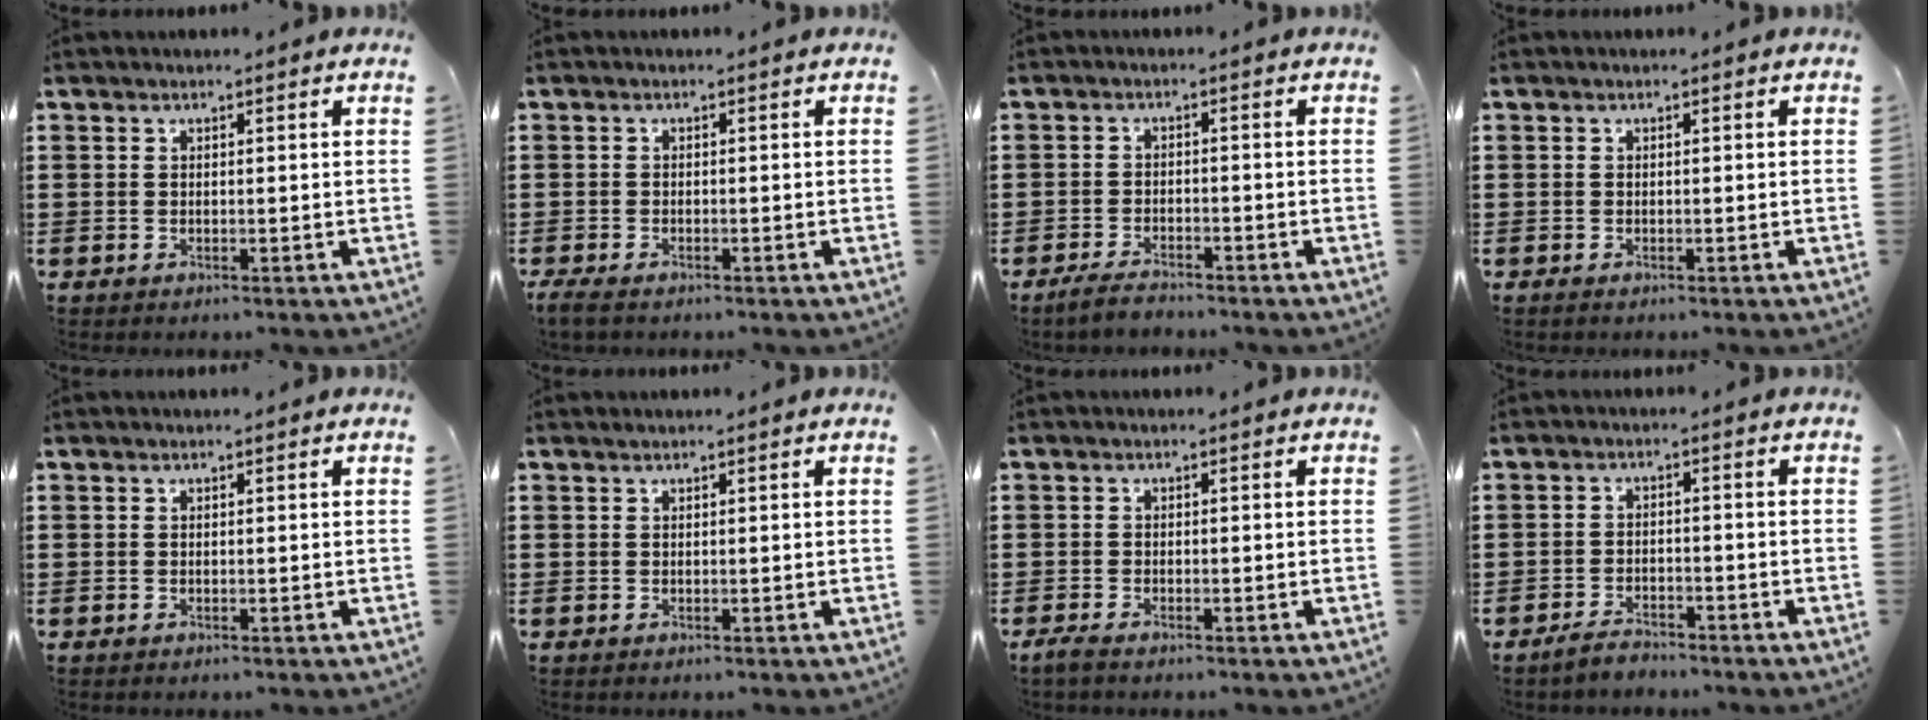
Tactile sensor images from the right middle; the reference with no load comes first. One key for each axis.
{"total": 1.1, "fx": -0.9, "fy": 0.2, "fz": 0.7, "tx": -0.021, "ty": -0.004, "tz": -0.019}
{"total": 2.6, "fx": -2.3, "fy": 0.6, "fz": 1.0, "tx": -0.027, "ty": 0.002, "tz": -0.049}
{"total": 0.0}
{"total": 0.0}
{"total": 0.0}
{"total": 1.0, "fx": -0.8, "fy": 0.0, "fz": 0.7, "tx": -0.020, "ty": -0.006, "tz": -0.016}
{"total": 2.6, "fx": -2.4, "fy": 0.5, "fz": 0.8, "tx": -0.017, "ty": 0.005, "tz": -0.049}